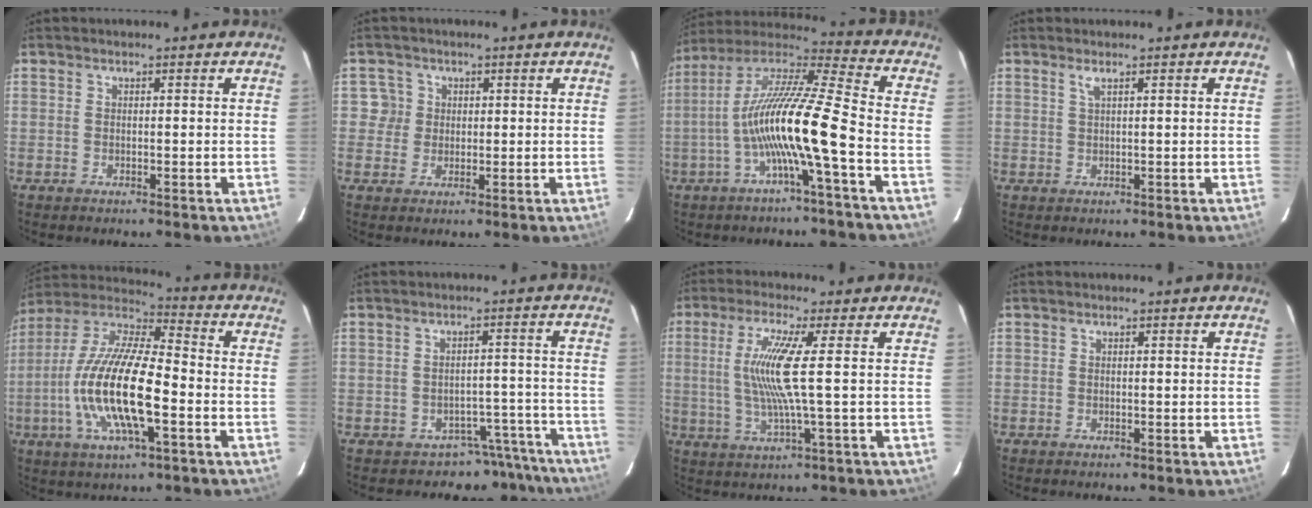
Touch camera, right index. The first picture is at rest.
{"total": 3.1, "force": [0.5, 3.0, 0.0], "torque": [0.019, 0.020, 0.007]}
{"total": 15.7, "force": [-4.8, 0.0, 14.9], "torque": [-0.272, 0.003, -0.098]}
{"total": 1.1, "force": [0.6, -0.4, 0.8], "torque": [-0.016, 0.001, 0.012]}
{"total": 19.1, "force": [-4.6, 5.6, 17.6], "torque": [-0.352, -0.010, -0.094]}
{"total": 8.0, "force": [-6.9, 4.0, -0.4], "torque": [0.028, 0.058, -0.071]}
{"total": 9.8, "force": [0.8, -0.6, 9.7], "torque": [-0.193, -0.006, 0.021]}
{"total": 0.0}